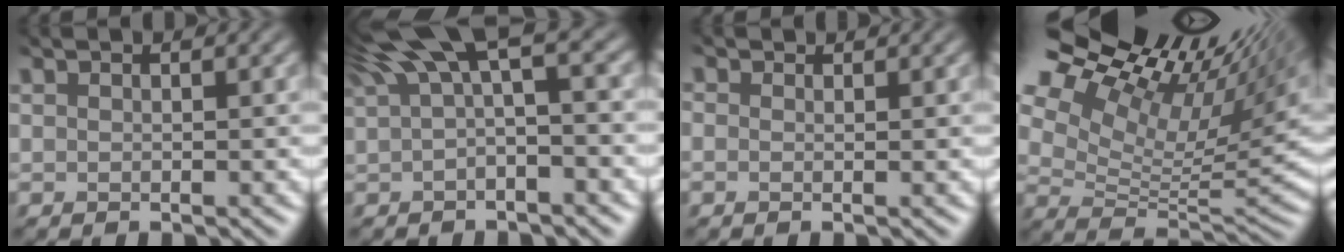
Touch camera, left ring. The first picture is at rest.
{"total": 6.6, "force": [2.3, 2.5, 5.7], "torque": [-0.140, 0.009, 0.058]}
{"total": 1.0, "force": [0.0, -0.4, -0.9], "torque": [0.007, -0.006, 0.008]}
{"total": 15.4, "force": [7.2, 7.9, 11.1], "torque": [-0.216, 0.039, 0.155]}